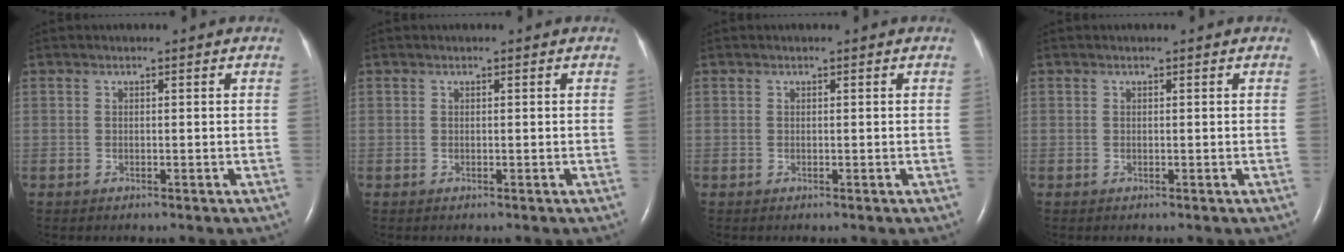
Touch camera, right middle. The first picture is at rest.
{"total": 0.0}
{"total": 0.0}
{"total": 0.0}